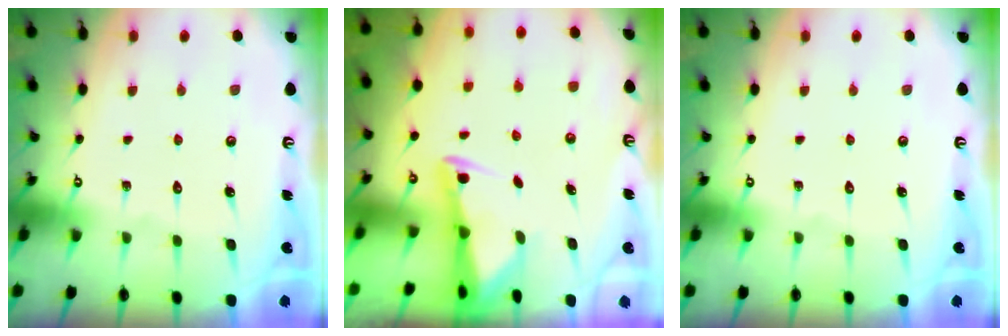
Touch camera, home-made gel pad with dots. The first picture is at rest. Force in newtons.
{"total": 2.3, "press": 2.2, "slide": 0.5}
{"total": 0.0}